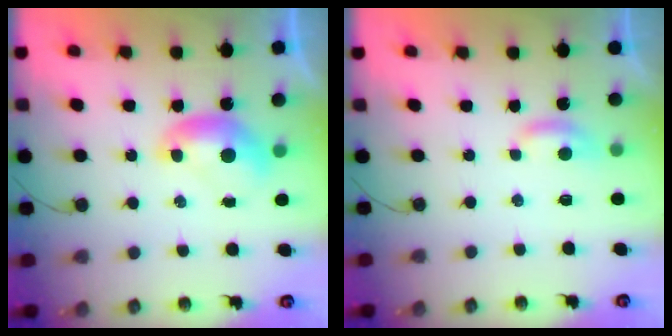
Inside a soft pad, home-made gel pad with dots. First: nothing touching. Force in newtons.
{"total": 2.9, "press": 2.8, "slide": 0.4}